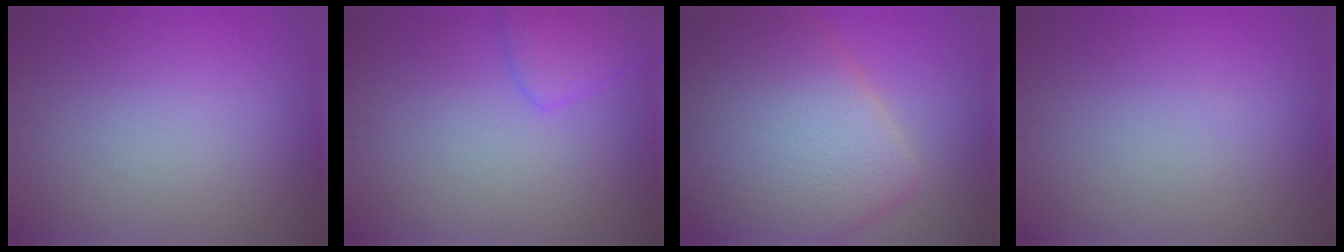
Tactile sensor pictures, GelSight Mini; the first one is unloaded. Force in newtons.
{"total": 2.6, "press": 2.6, "slide": 0.2}
{"total": 12.7, "press": 12.7, "slide": 0.6}
{"total": 0.0}